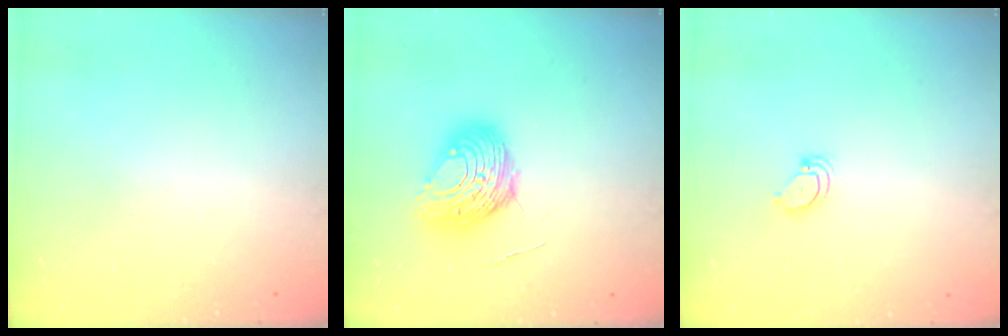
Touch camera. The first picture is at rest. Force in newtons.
{"total": 10.8, "press": 10.8, "slide": 1.1}
{"total": 2.9, "press": 2.9, "slide": 0.2}